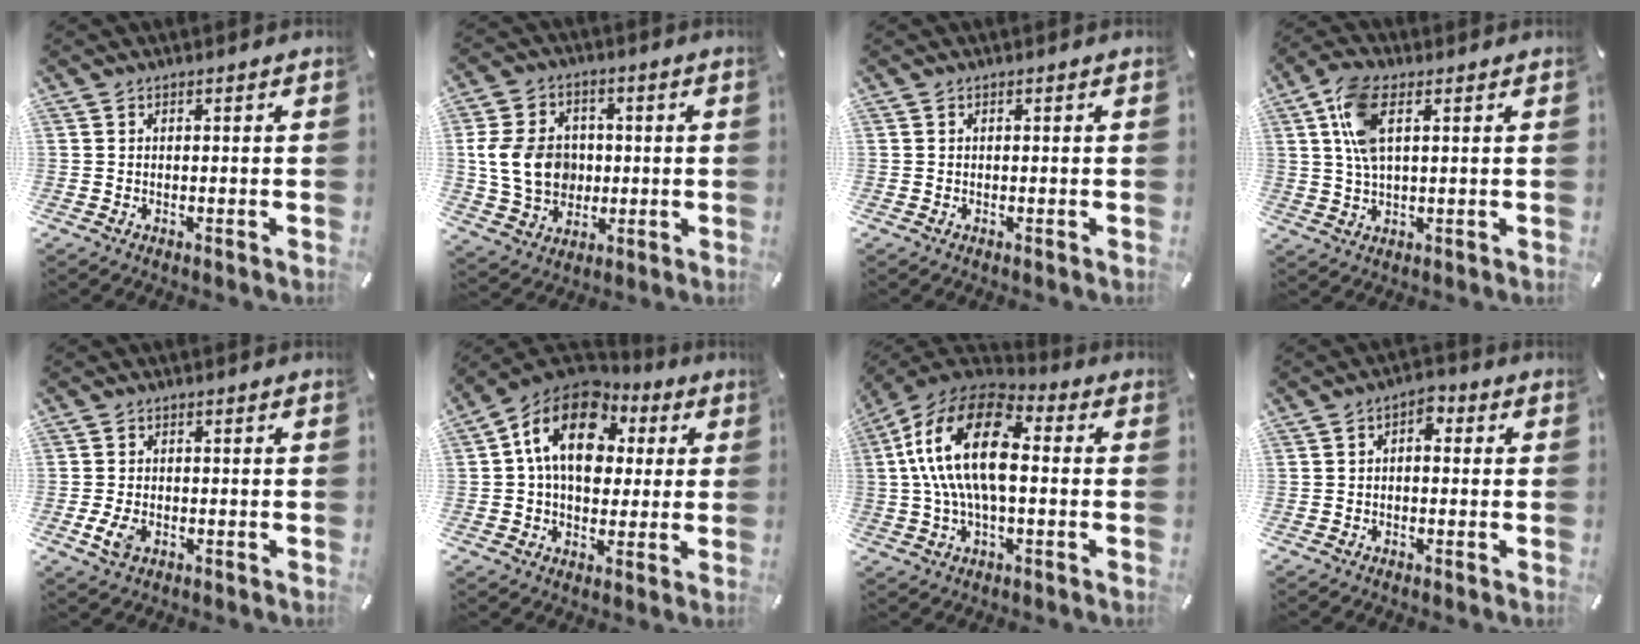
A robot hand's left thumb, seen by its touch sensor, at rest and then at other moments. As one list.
[{"total": 12.8, "force": [0.3, 10.4, 7.5], "torque": [-0.170, 0.016, 0.008]}, {"total": 0.0}, {"total": 9.0, "force": [2.7, 4.3, 7.5], "torque": [-0.163, 0.004, 0.047]}, {"total": 3.7, "force": [-1.3, 2.4, 2.5], "torque": [-0.061, -0.002, -0.024]}, {"total": 15.8, "force": [4.1, 11.5, 10.0], "torque": [-0.187, -0.008, 0.071]}, {"total": 19.1, "force": [1.8, 10.0, 16.2], "torque": [-0.319, 0.009, 0.030]}, {"total": 3.2, "force": [-0.2, 2.1, 2.3], "torque": [-0.040, 0.011, -0.010]}]